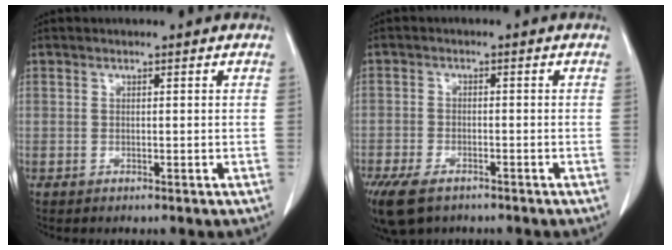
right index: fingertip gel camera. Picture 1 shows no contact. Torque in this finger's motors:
{"motor_torque": [0.66, -0.64, 0.18, 0.01]}